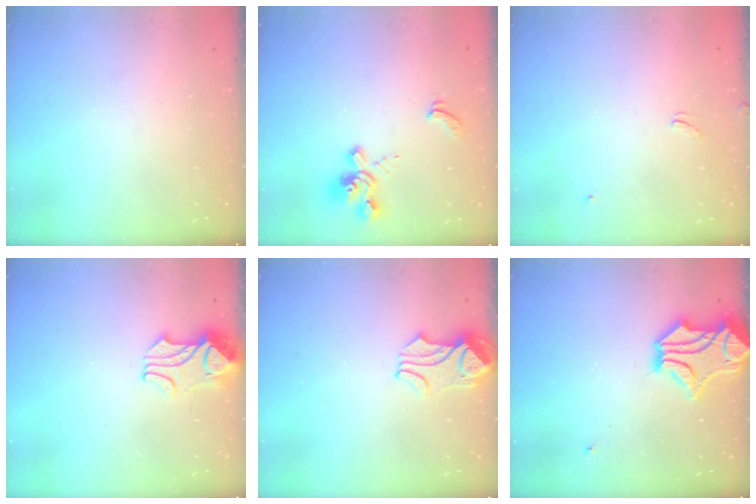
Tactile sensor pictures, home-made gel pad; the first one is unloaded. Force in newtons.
{"total": 2.4, "press": 1.9, "slide": 1.5}
{"total": 2.1, "press": 2.0, "slide": 0.4}
{"total": 2.2, "press": 2.0, "slide": 0.9}
{"total": 2.9, "press": 2.9, "slide": 0.6}
{"total": 5.0, "press": 4.6, "slide": 2.2}